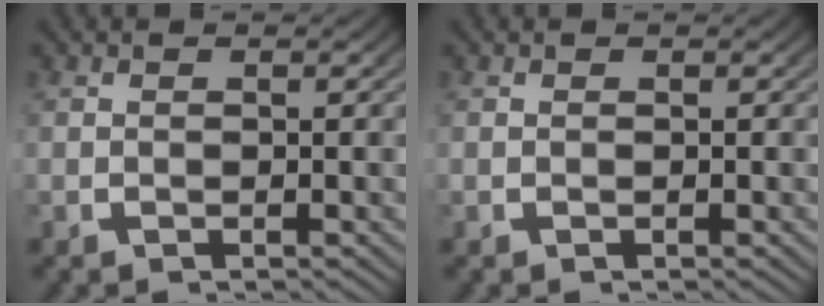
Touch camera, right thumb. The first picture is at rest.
{"total": 0.0}